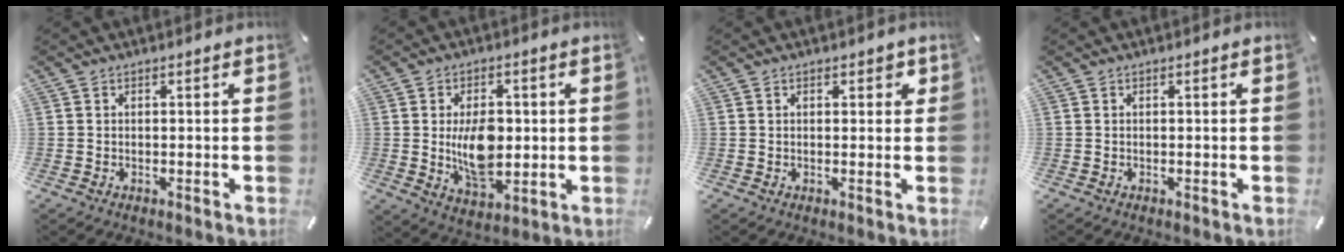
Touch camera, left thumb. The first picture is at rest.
{"total": 11.2, "force": [0.3, 7.2, 8.5], "torque": [-0.138, -0.006, 0.003]}
{"total": 1.9, "force": [0.7, 1.2, 1.3], "torque": [-0.019, 0.004, 0.008]}
{"total": 0.0}